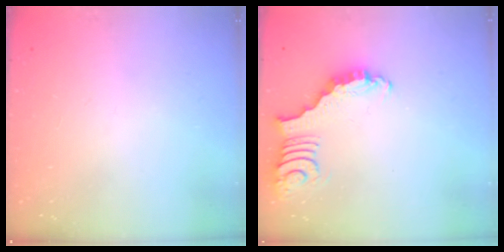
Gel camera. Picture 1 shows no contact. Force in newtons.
{"total": 3.5, "press": 3.5, "slide": 0.7}